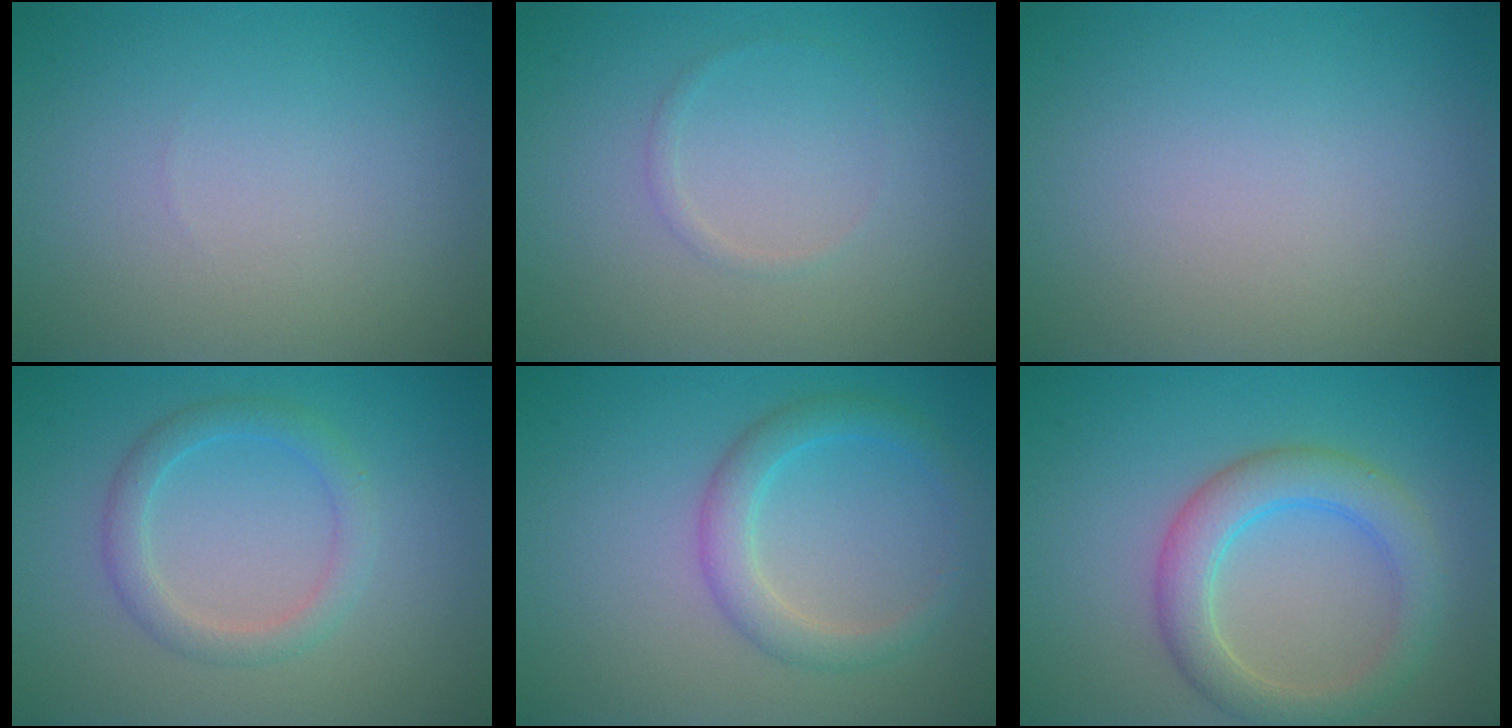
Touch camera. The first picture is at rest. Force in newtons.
{"total": 0.6, "press": 0.6, "slide": 0.1}
{"total": 0.0}
{"total": 2.4, "press": 2.4, "slide": 0.1}
{"total": 2.8, "press": 2.8, "slide": 0.0}
{"total": 4.4, "press": 4.4, "slide": 0.2}